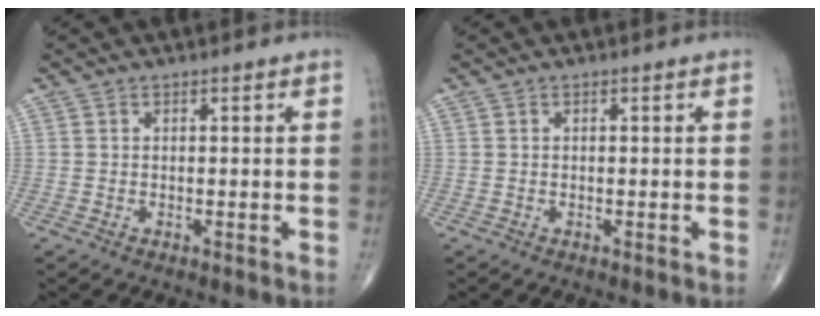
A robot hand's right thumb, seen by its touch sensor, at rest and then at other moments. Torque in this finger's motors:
{"motor_torque": [0.02, 0.01, -0.09, -0.05, 0.01]}